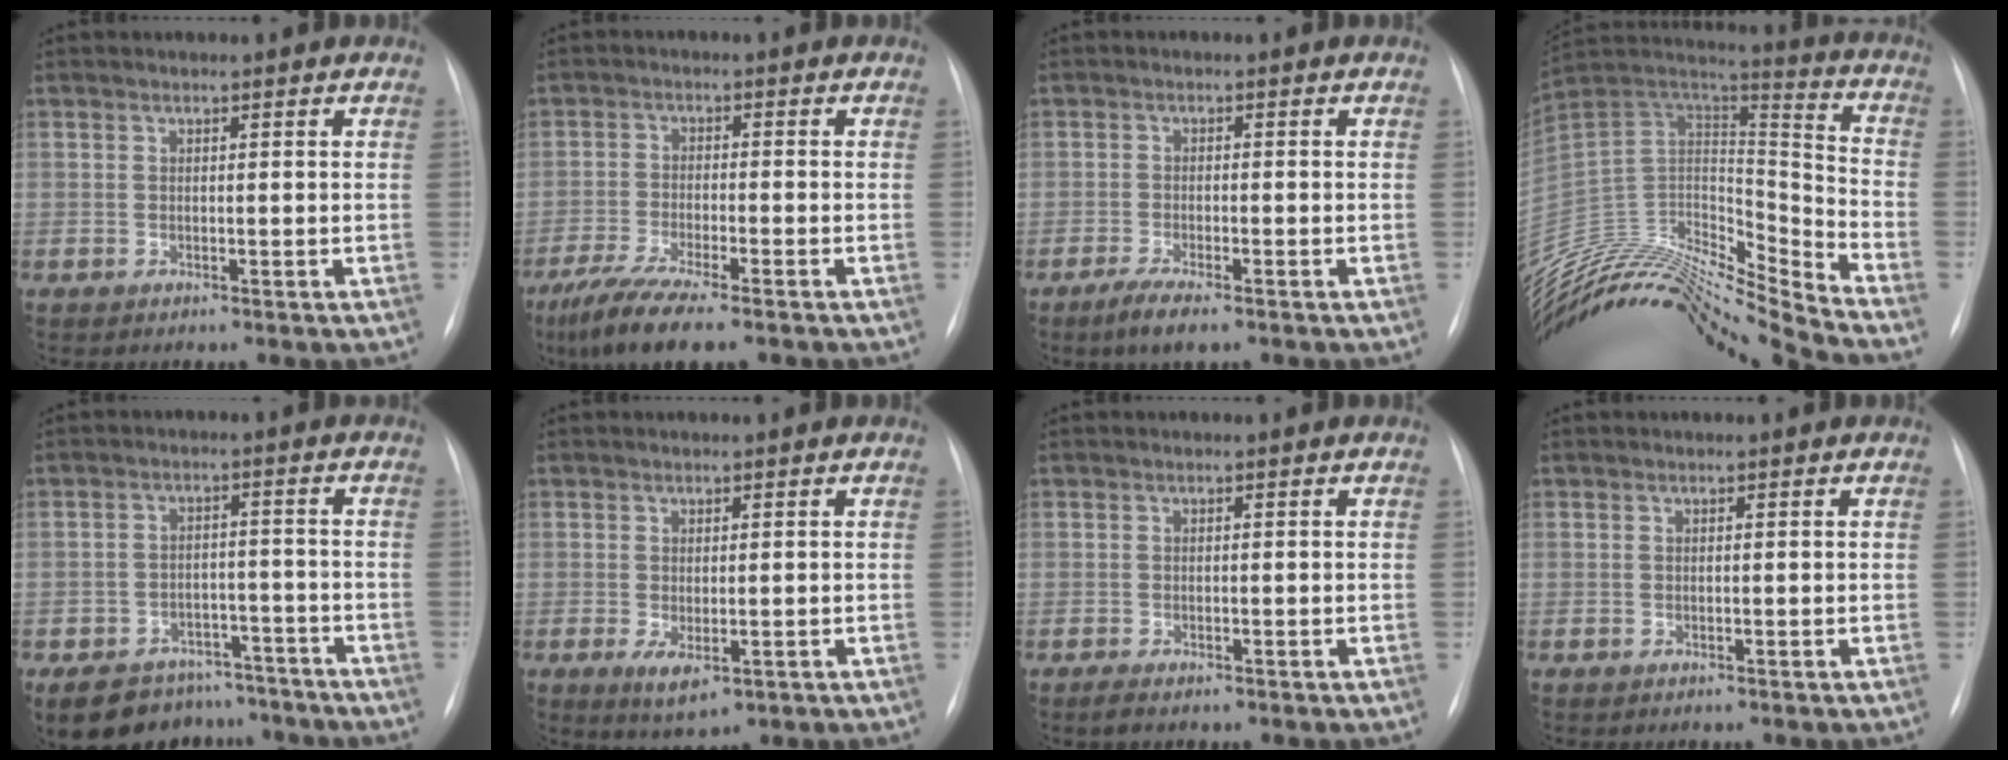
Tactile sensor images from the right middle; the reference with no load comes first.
{"total": 10.1, "force": [-7.5, 1.2, 6.6], "torque": [-0.118, -0.026, -0.125]}
{"total": 4.2, "force": [-2.8, 0.6, 3.0], "torque": [-0.065, -0.011, -0.048]}
{"total": 24.9, "force": [-23.5, 1.0, 8.3], "torque": [-0.161, 0.022, -0.399]}
{"total": 12.4, "force": [-10.1, 6.6, 3.0], "torque": [-0.046, 0.014, -0.135]}
{"total": 3.8, "force": [-1.2, 1.6, 3.3], "torque": [-0.049, -0.011, -0.005]}
{"total": 1.1, "force": [-0.7, 0.3, 0.7], "torque": [-0.017, -0.004, -0.010]}
{"total": 0.0}